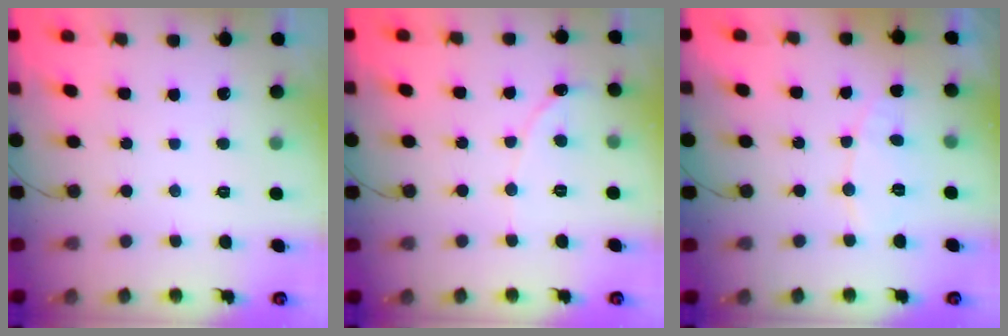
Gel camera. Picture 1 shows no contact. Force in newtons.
{"total": 1.1, "press": 1.1, "slide": 0.1}
{"total": 6.0, "press": 6.0, "slide": 0.5}